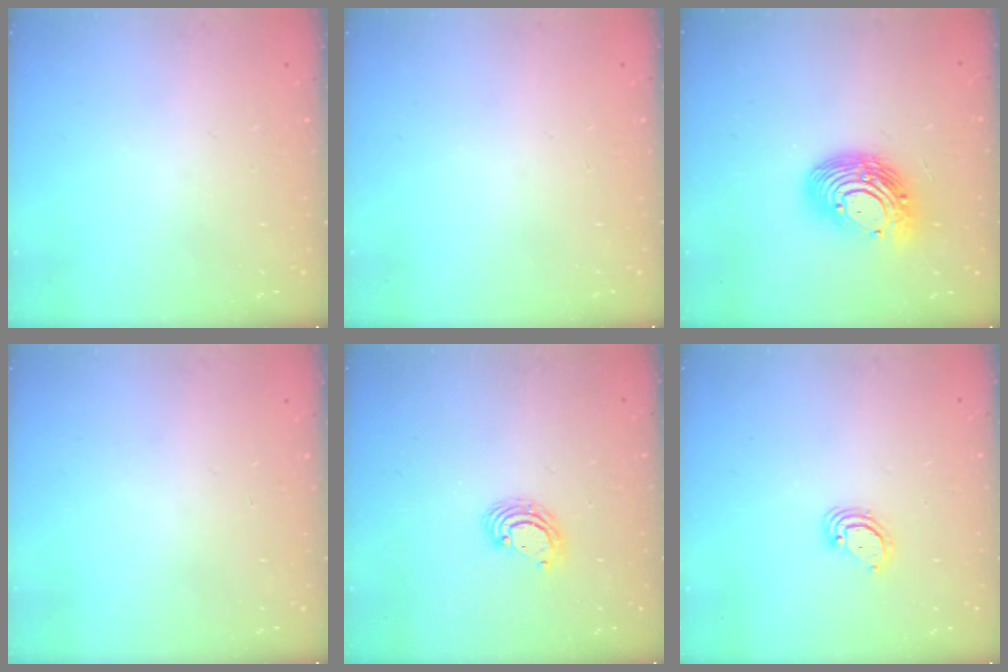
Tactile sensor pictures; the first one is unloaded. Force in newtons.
{"total": 0.0}
{"total": 14.5, "press": 14.4, "slide": 1.3}
{"total": 0.0}
{"total": 4.2, "press": 4.2, "slide": 0.2}
{"total": 2.9, "press": 2.9, "slide": 0.2}